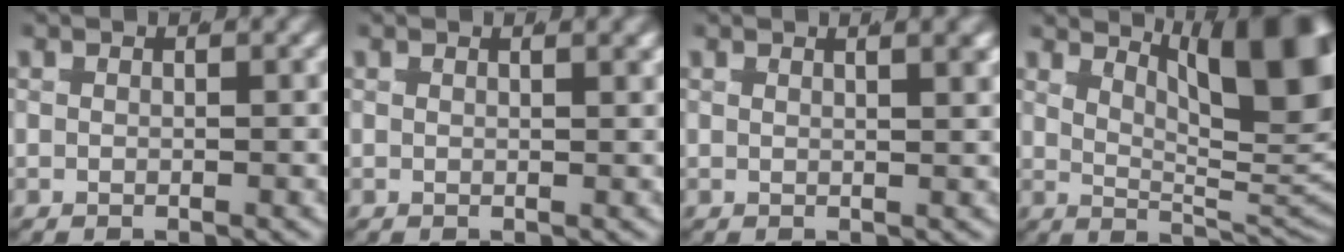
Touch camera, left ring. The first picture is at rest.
{"total": 1.2, "force": [0.8, 0.3, 0.8], "torque": [-0.007, 0.003, 0.010]}
{"total": 2.5, "force": [1.6, 0.8, 1.7], "torque": [-0.015, 0.008, 0.020]}
{"total": 15.4, "force": [4.3, 7.5, 12.7], "torque": [-0.130, 0.012, 0.044]}